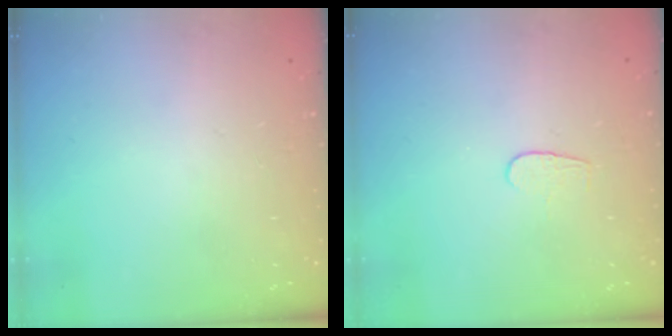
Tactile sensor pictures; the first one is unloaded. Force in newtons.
{"total": 4.3, "press": 4.3, "slide": 0.3}